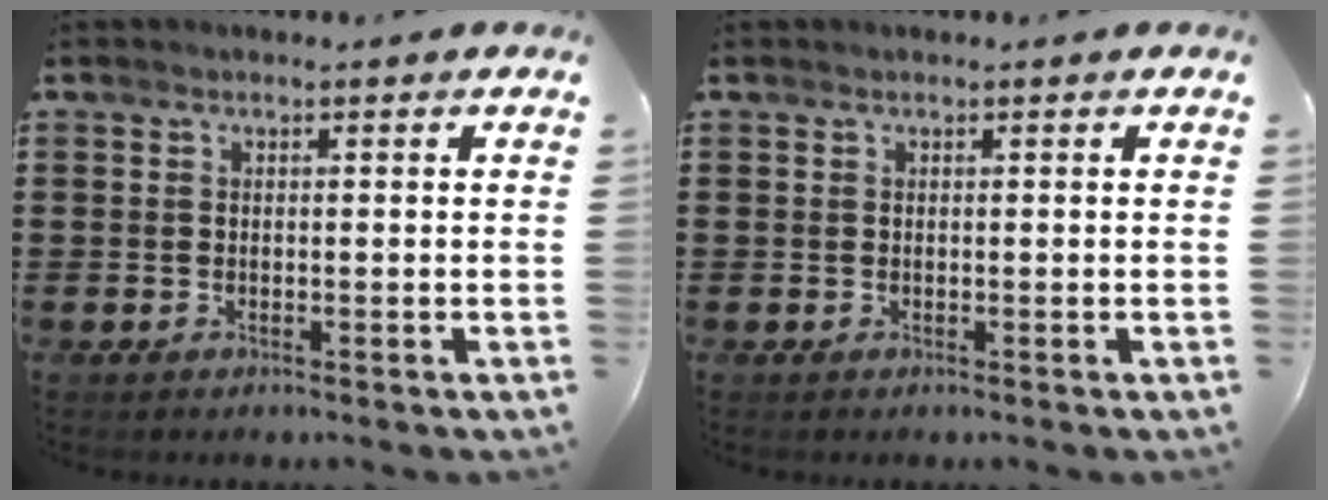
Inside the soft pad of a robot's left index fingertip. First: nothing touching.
{"total": 0.0}